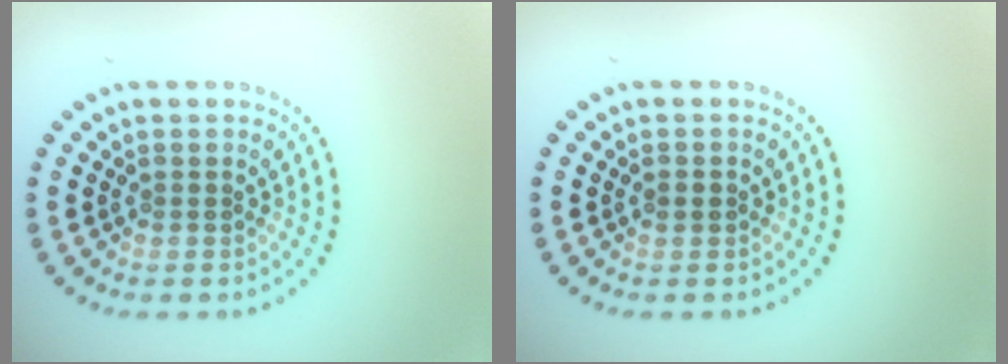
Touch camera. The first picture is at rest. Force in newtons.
{"total": 0.8, "press": 0.8, "slide": 0.1}